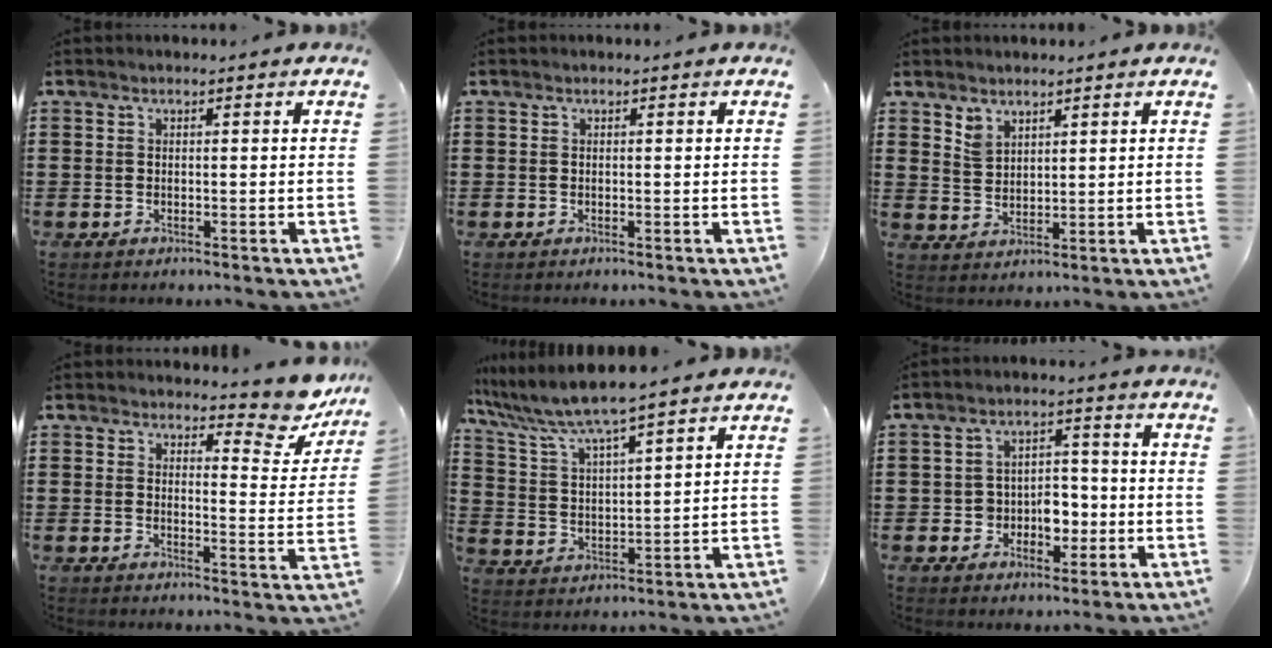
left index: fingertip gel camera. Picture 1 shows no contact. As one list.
[{"total": 0.0}, {"total": 2.9, "force": [2.5, 1.3, 0.6], "torque": [-0.017, 0.002, 0.048]}, {"total": 6.2, "force": [5.6, 1.2, 2.5], "torque": [-0.039, -0.033, 0.096]}, {"total": 6.0, "force": [5.3, -0.3, 2.7], "torque": [-0.078, -0.033, 0.087]}, {"total": 5.0, "force": [-1.5, 4.1, 2.5], "torque": [-0.048, 0.009, -0.031]}]